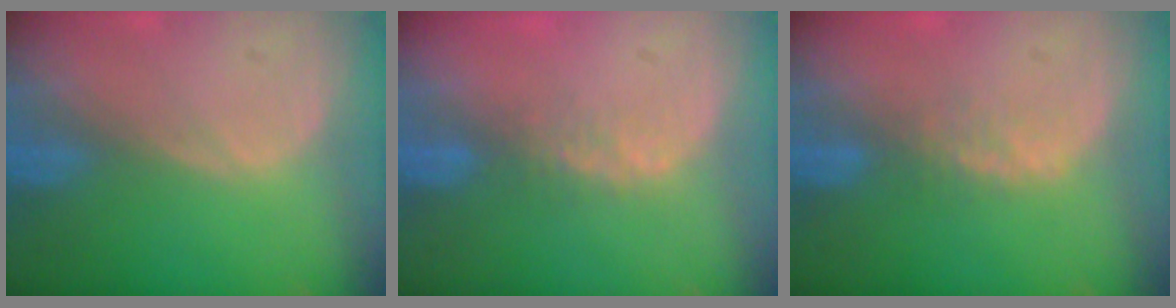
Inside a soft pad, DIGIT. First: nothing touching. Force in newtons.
{"total": 2.5, "press": 1.9, "slide": 1.5}
{"total": 1.9, "press": 1.8, "slide": 0.5}